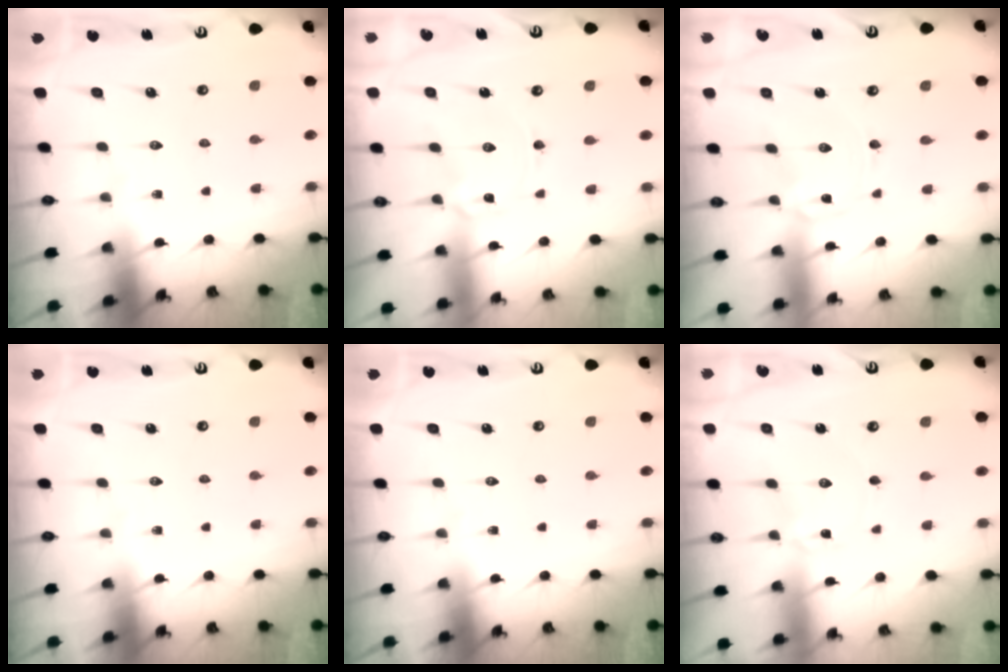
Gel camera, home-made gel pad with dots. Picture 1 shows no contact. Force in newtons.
{"total": 1.2, "press": 1.2, "slide": 0.2}
{"total": 0.5, "press": 0.4, "slide": 0.2}
{"total": 0.0}
{"total": 0.0}
{"total": 1.4, "press": 1.4, "slide": 0.1}